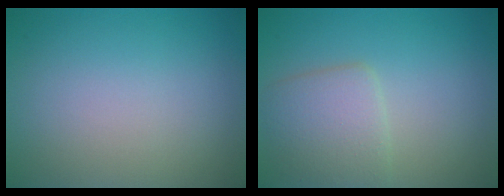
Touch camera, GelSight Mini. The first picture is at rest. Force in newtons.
{"total": 3.6, "press": 3.6, "slide": 0.1}